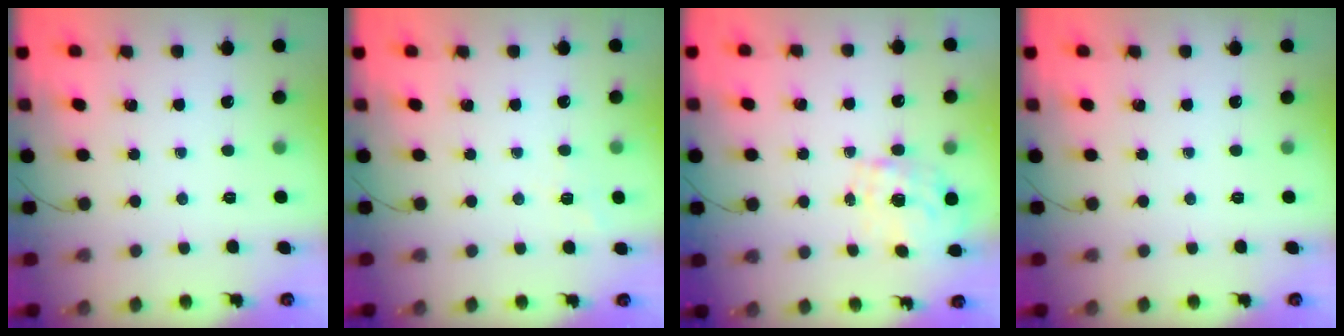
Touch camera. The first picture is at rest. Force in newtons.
{"total": 3.0, "press": 2.5, "slide": 1.7}
{"total": 1.5, "press": 1.3, "slide": 0.8}
{"total": 0.0}